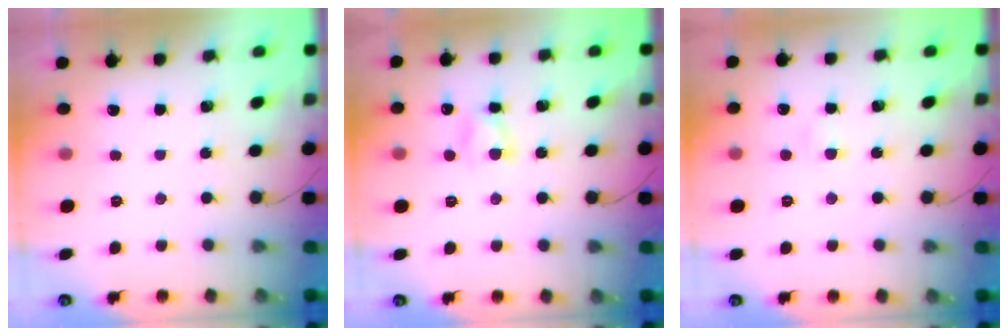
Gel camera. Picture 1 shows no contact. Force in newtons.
{"total": 4.3, "press": 4.1, "slide": 1.3}
{"total": 2.3, "press": 2.2, "slide": 0.9}